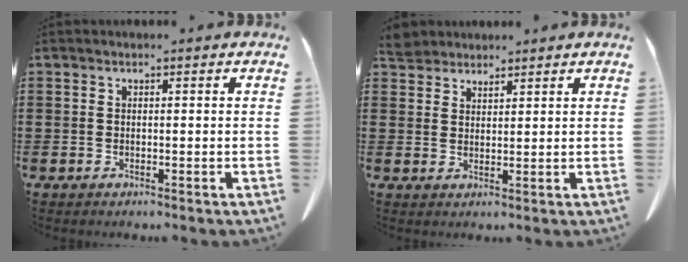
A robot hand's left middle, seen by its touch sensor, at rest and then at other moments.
{"total": 3.6, "force": [3.5, 0.7, 0.6], "torque": [-0.023, -0.003, 0.067]}